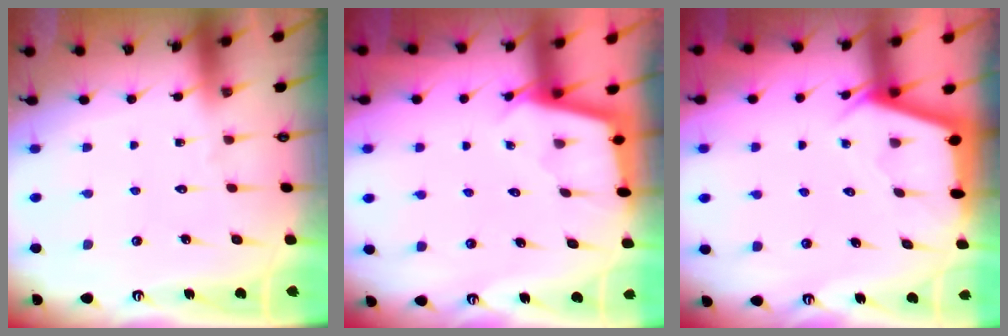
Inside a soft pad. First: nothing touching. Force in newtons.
{"total": 2.1, "press": 2.1, "slide": 0.2}
{"total": 2.9, "press": 2.9, "slide": 0.3}